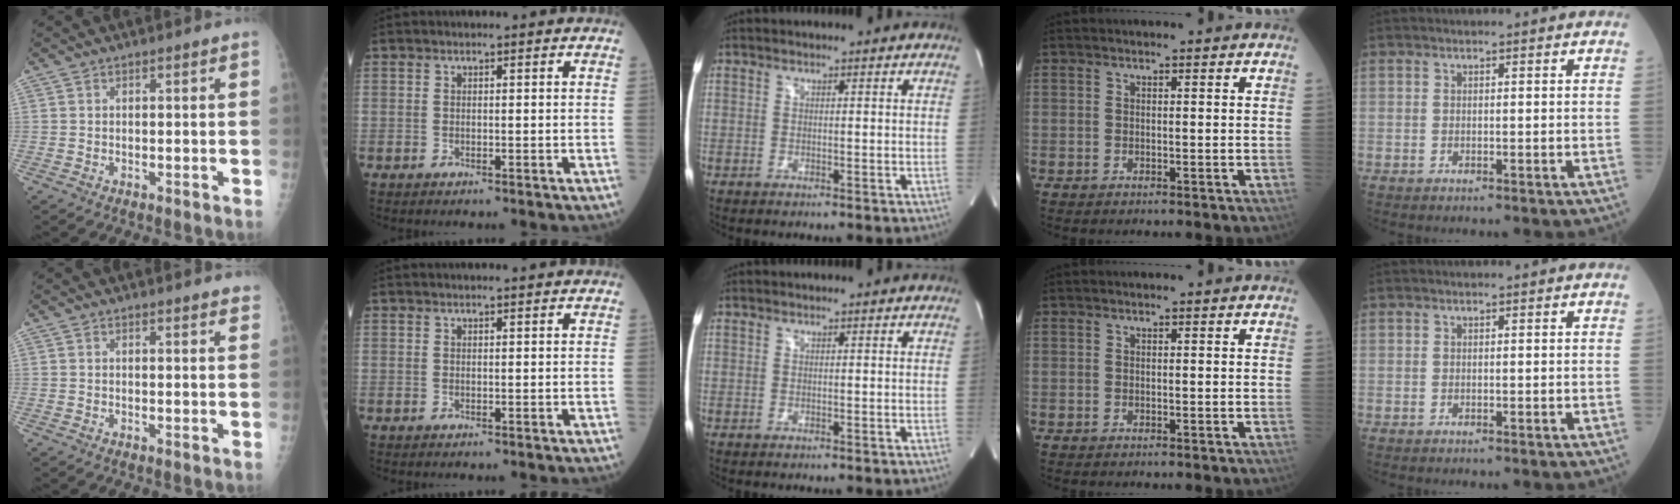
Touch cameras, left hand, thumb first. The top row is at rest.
{"thumb": {"total": 3.8, "force": [3.6, 0.7, 0.9], "torque": [0.003, -0.014, 0.028]}, "index": {"total": 2.5, "force": [2.3, -0.1, 0.9], "torque": [-0.009, 0.014, 0.030]}}